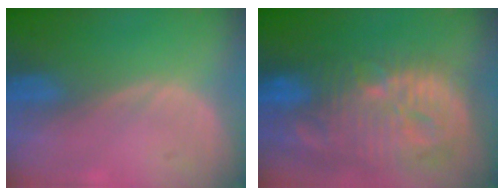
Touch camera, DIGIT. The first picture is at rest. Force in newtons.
{"total": 14.4, "press": 12.6, "slide": 7.0}